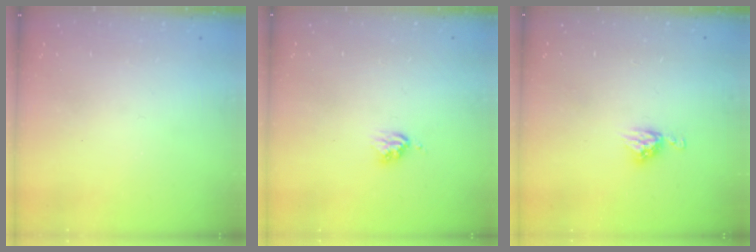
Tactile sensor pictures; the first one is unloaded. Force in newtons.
{"total": 3.7, "press": 3.7, "slide": 0.5}
{"total": 6.4, "press": 6.4, "slide": 0.4}